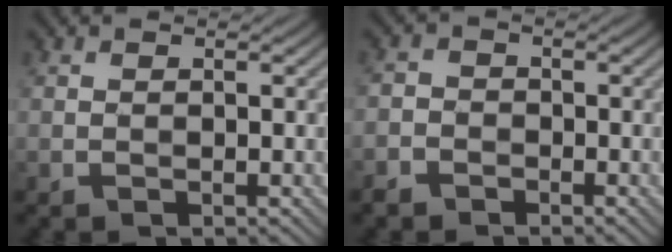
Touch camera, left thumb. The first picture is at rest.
{"total": 2.4, "force": [-1.6, 1.7, 0.3], "torque": [-0.011, 0.000, -0.036]}